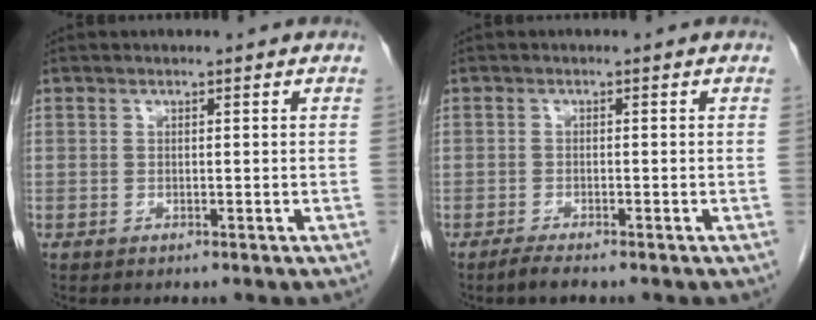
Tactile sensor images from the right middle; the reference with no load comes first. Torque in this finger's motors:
{"motor_torque": [0.14, -0.15, -0.13, -0.06]}